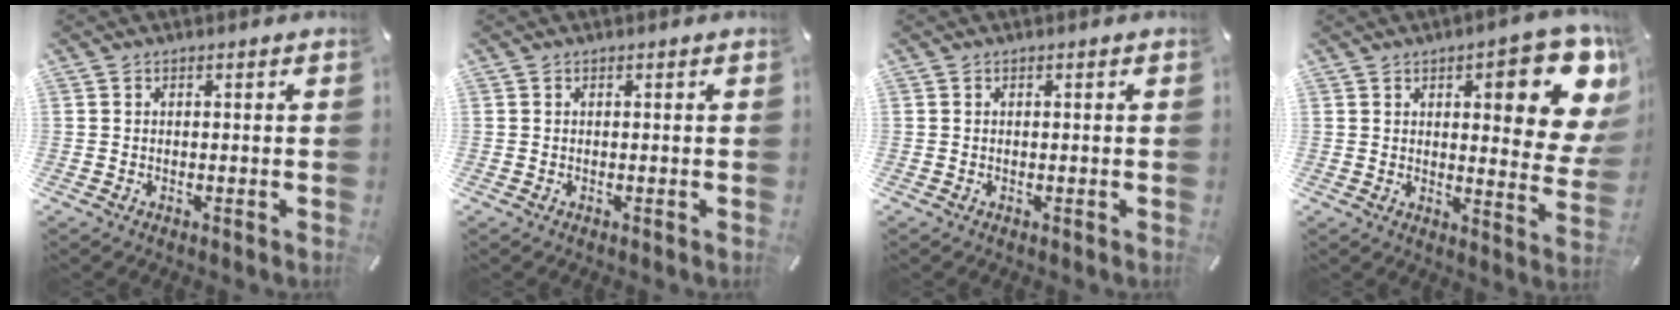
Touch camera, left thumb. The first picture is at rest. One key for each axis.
{"total": 0.0}
{"total": 0.0}
{"total": 16.1, "fx": 7.3, "fy": 5.5, "fz": 13.3, "tx": -0.157, "ty": -0.050, "tz": 0.110}